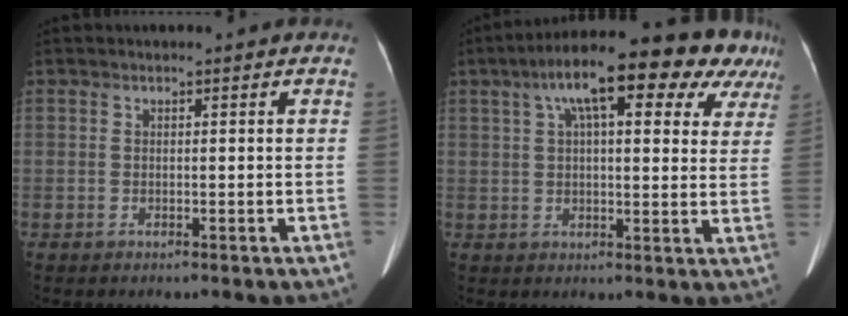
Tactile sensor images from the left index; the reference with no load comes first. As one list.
[{"total": 19.7, "force": [11.3, 6.1, 15.0], "torque": [-0.230, 0.063, 0.151]}]